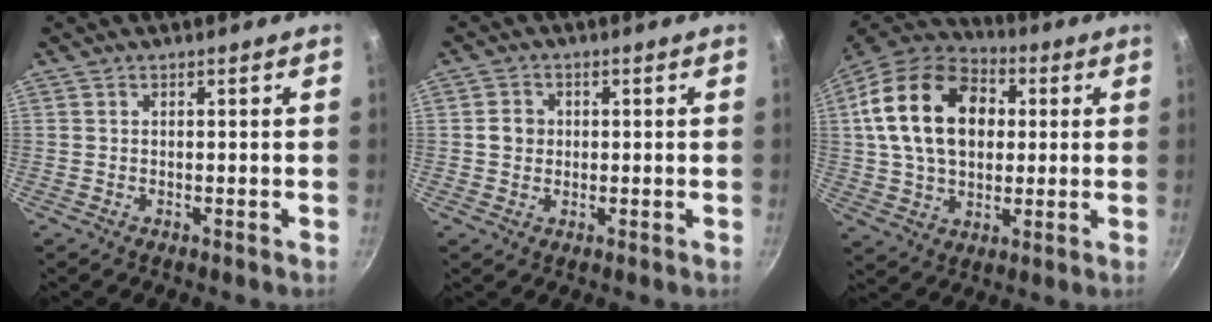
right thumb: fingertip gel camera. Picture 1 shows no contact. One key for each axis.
{"total": 3.2, "fx": 0.1, "fy": 2.9, "fz": 1.3, "tx": -0.006, "ty": 0.006, "tz": -0.001}
{"total": 21.5, "fx": 4.2, "fy": 15.1, "fz": 14.8, "tx": -0.237, "ty": 0.018, "tz": 0.065}